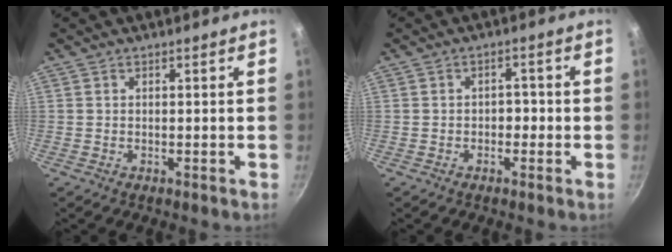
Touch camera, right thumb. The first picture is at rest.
{"total": 2.4, "force": [-0.6, 1.8, 1.5], "torque": [0.001, 0.012, -0.017]}